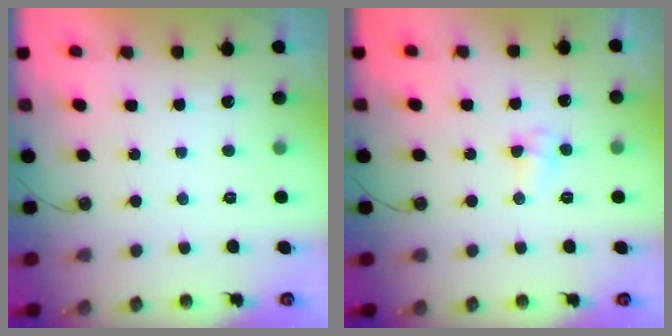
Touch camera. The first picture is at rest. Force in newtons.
{"total": 3.9, "press": 3.9, "slide": 0.7}